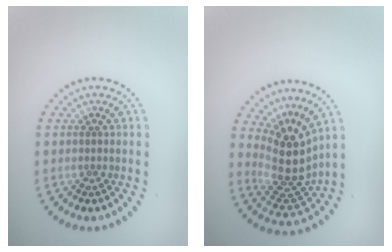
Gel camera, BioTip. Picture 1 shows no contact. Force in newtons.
{"total": 4.7, "press": 3.5, "slide": 3.2}